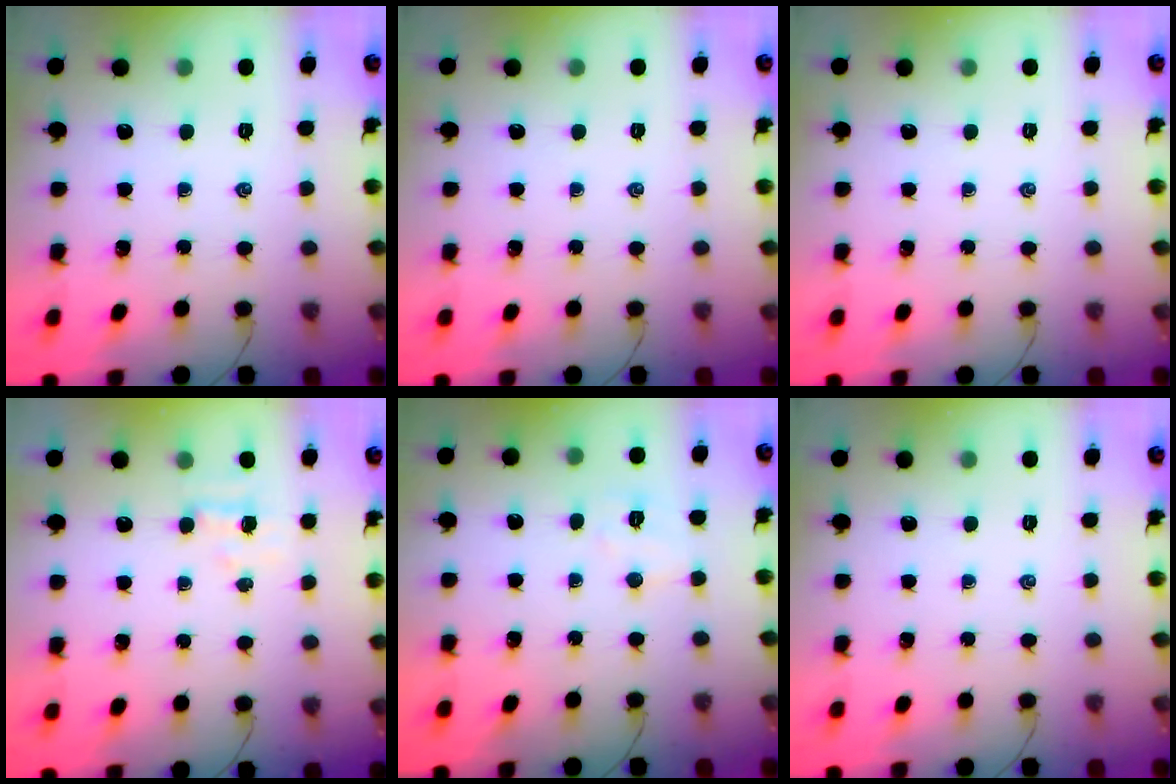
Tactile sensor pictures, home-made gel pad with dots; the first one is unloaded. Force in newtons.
{"total": 0.0}
{"total": 0.0}
{"total": 2.7, "press": 2.6, "slide": 0.7}
{"total": 5.8, "press": 5.7, "slide": 1.2}
{"total": 0.0}